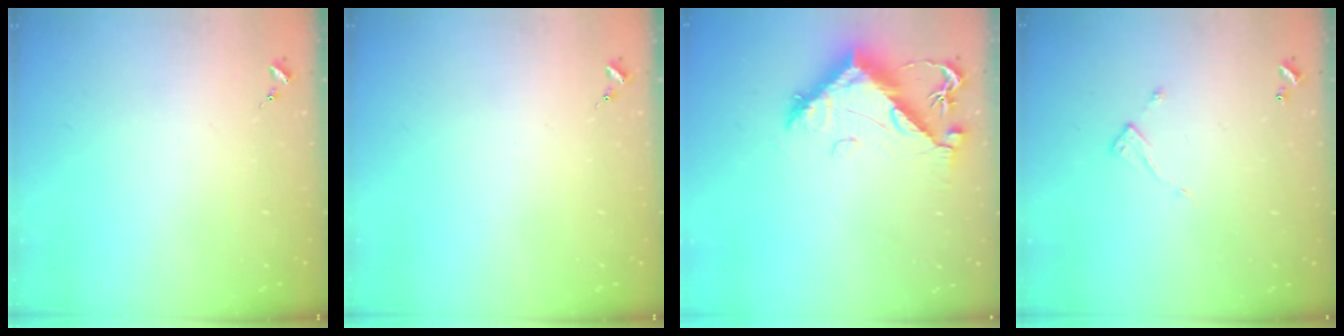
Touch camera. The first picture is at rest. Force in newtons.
{"total": 0.0}
{"total": 12.3, "press": 12.2, "slide": 1.5}
{"total": 4.7, "press": 4.7, "slide": 0.3}